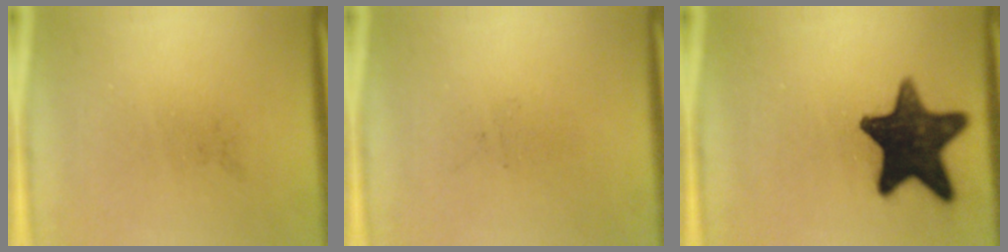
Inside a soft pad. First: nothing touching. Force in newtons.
{"total": 0.0}
{"total": 16.0}